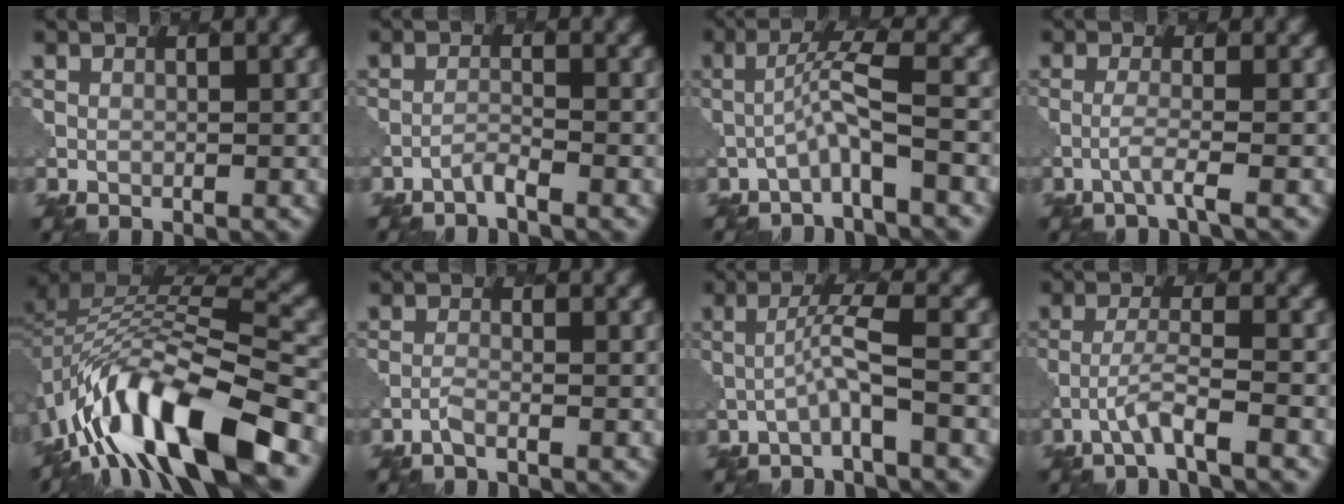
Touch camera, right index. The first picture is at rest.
{"total": 1.0, "force": [-1.0, 0.0, 0.2], "torque": [-0.001, 0.001, -0.026]}
{"total": 3.1, "force": [-1.3, 0.1, 2.8], "torque": [-0.056, 0.015, -0.033]}
{"total": 1.8, "force": [-0.7, 0.2, 1.7], "torque": [-0.026, 0.002, -0.027]}
{"total": 13.4, "force": [-7.8, 4.9, 9.8], "torque": [-0.176, 0.012, -0.132]}
{"total": 0.9, "force": [-0.8, 0.2, 0.5], "torque": [-0.005, 0.000, -0.023]}
{"total": 2.8, "force": [-0.9, 0.0, 2.6], "torque": [-0.048, 0.013, -0.026]}
{"total": 2.8, "force": [-1.7, 0.1, 2.2], "torque": [-0.044, 0.007, -0.041]}